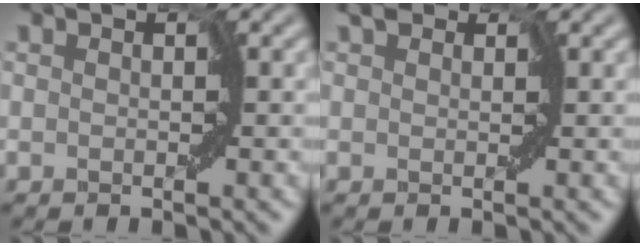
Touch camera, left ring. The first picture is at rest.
{"total": 1.2, "force": [0.7, 0.8, 0.4], "torque": [0.000, 0.004, -0.002]}